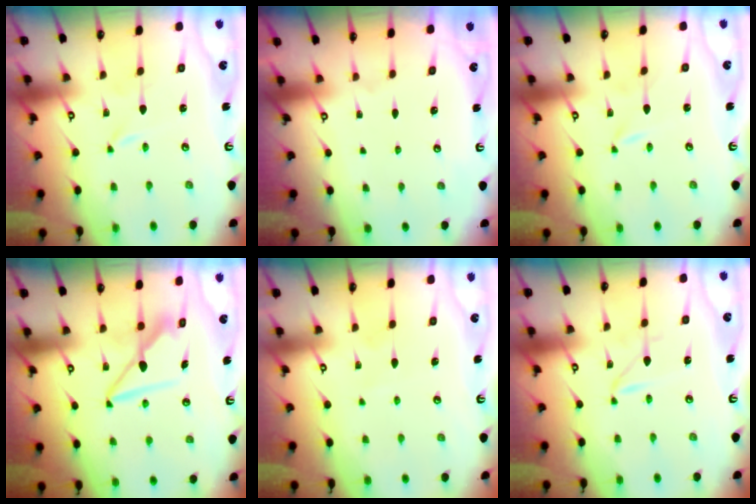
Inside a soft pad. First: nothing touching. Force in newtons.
{"total": 0.0}
{"total": 0.0}
{"total": 8.6, "press": 8.6, "slide": 0.6}
{"total": 3.9, "press": 3.9, "slide": 0.4}
{"total": 1.5, "press": 1.5, "slide": 0.2}